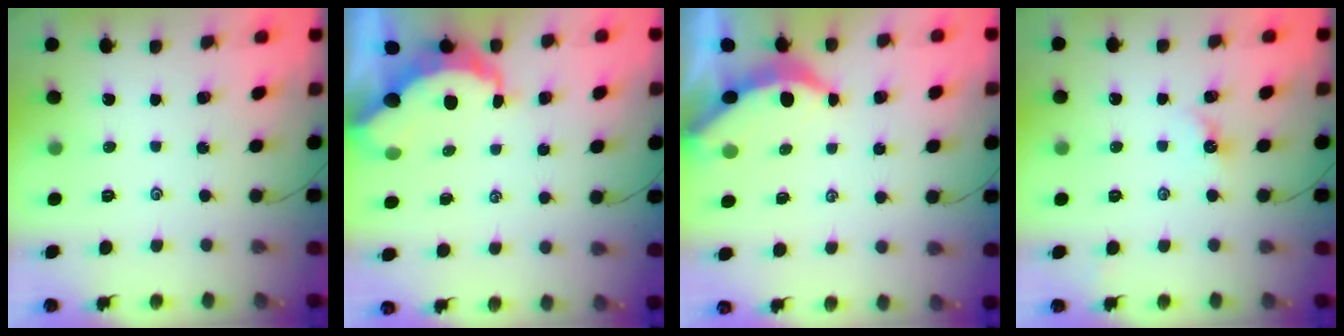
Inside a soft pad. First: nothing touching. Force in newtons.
{"total": 7.8, "press": 7.7, "slide": 0.8}
{"total": 3.8, "press": 3.7, "slide": 0.5}
{"total": 3.9, "press": 3.9, "slide": 0.6}